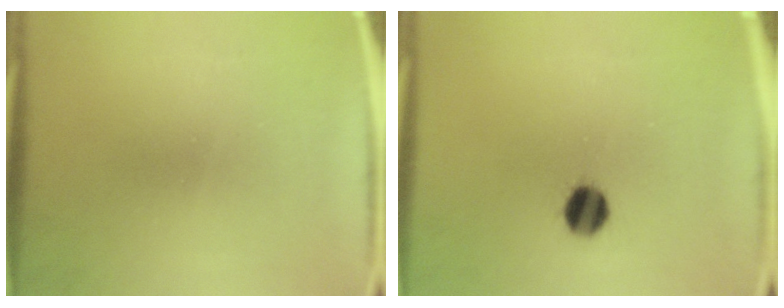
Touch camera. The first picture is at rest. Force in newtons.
{"total": 6.0}